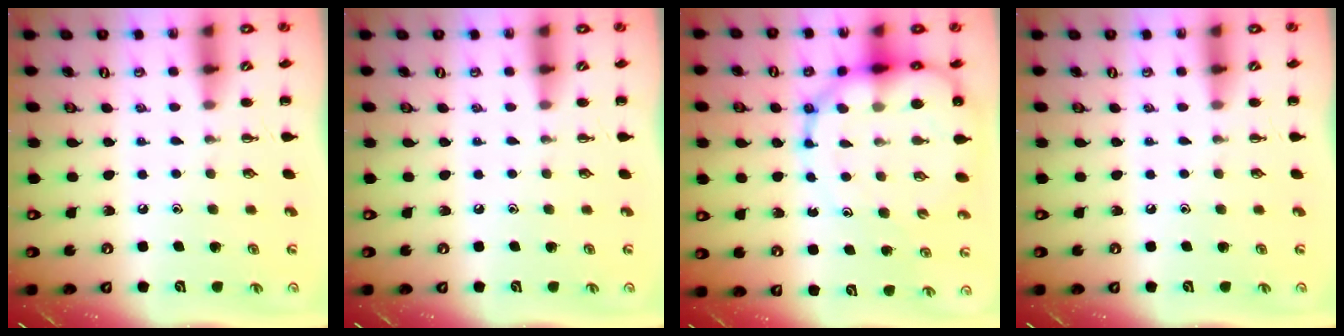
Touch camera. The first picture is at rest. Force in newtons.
{"total": 0.0}
{"total": 14.1, "press": 13.6, "slide": 3.7}
{"total": 0.0}